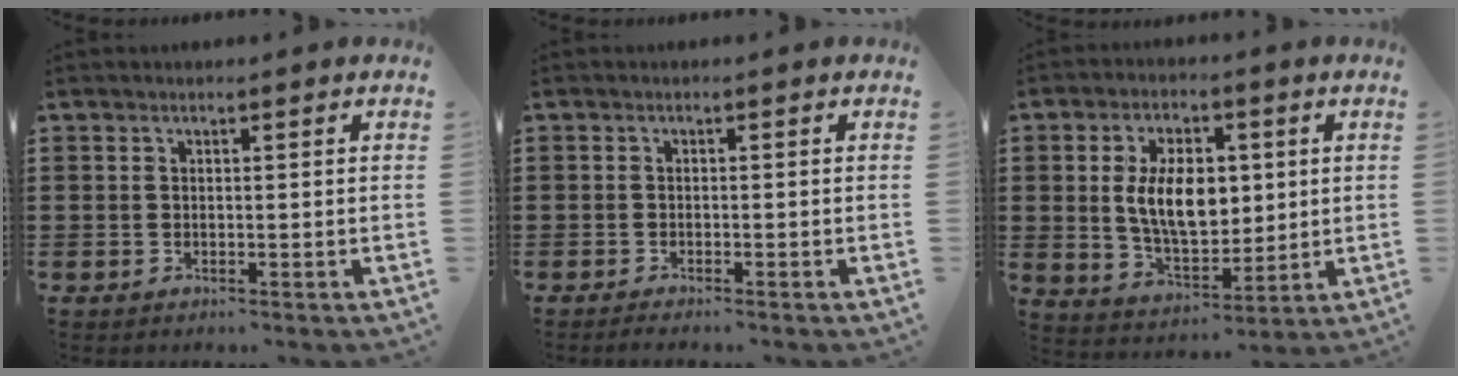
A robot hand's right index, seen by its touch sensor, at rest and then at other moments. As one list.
[{"total": 0.8, "force": [-0.8, 0.0, 0.1], "torque": [-0.005, -0.003, -0.016]}, {"total": 9.8, "force": [1.6, 5.8, 7.8], "torque": [-0.156, 0.006, 0.024]}]